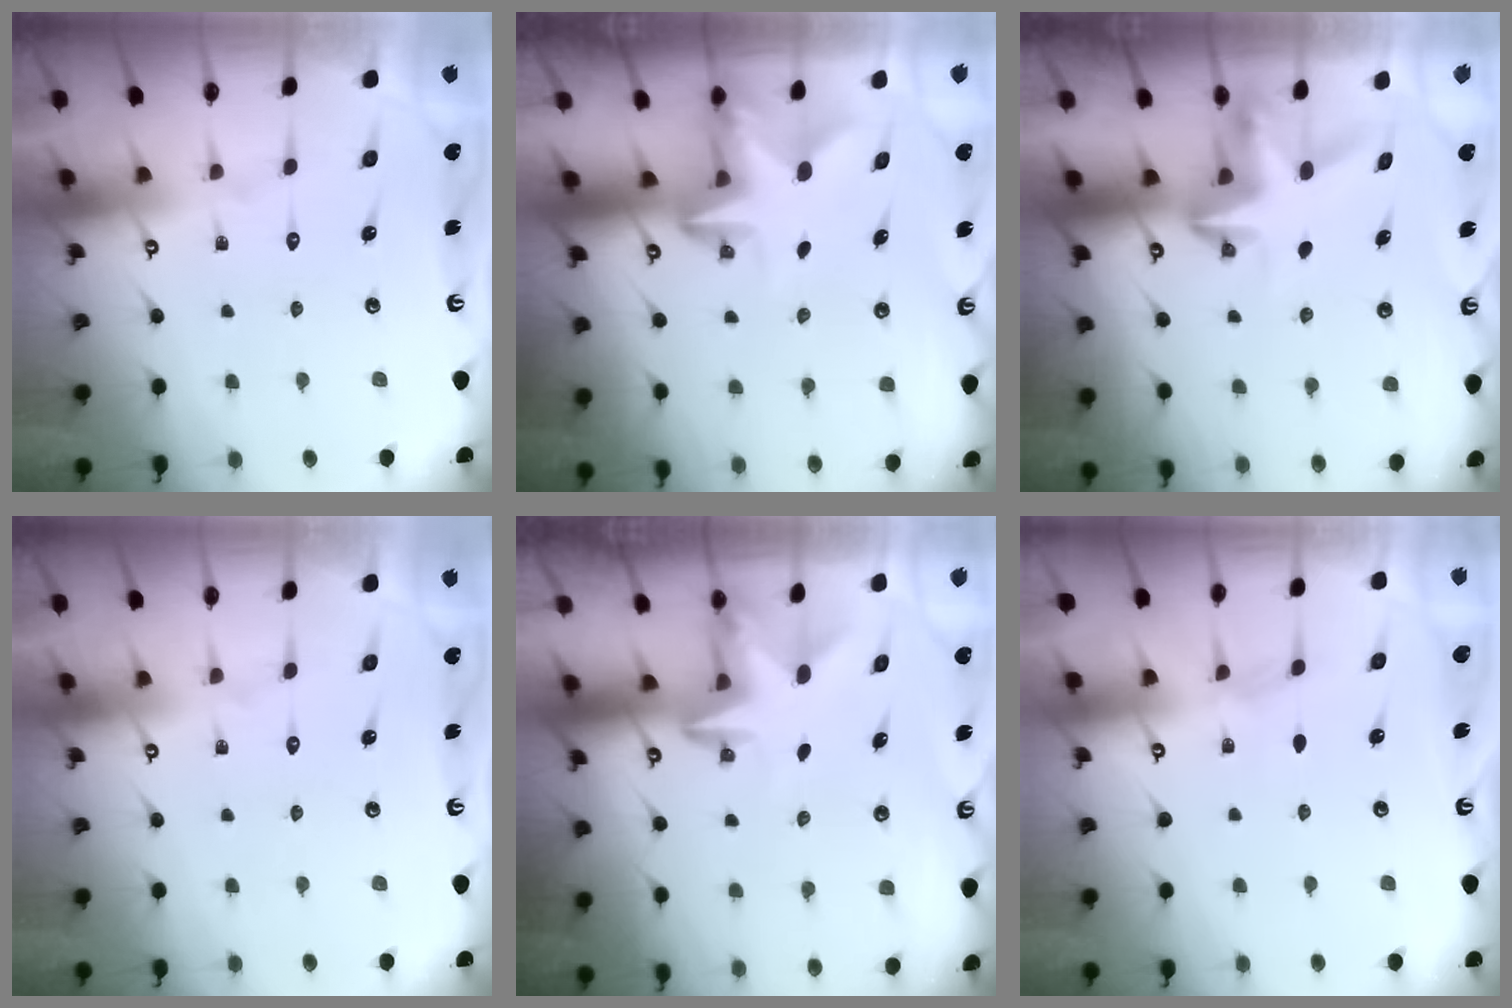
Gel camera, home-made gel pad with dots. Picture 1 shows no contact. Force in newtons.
{"total": 2.5, "press": 2.5, "slide": 0.5}
{"total": 3.9, "press": 3.9, "slide": 0.3}
{"total": 0.0}
{"total": 3.0, "press": 2.9, "slide": 0.7}
{"total": 2.9, "press": 2.9, "slide": 0.4}